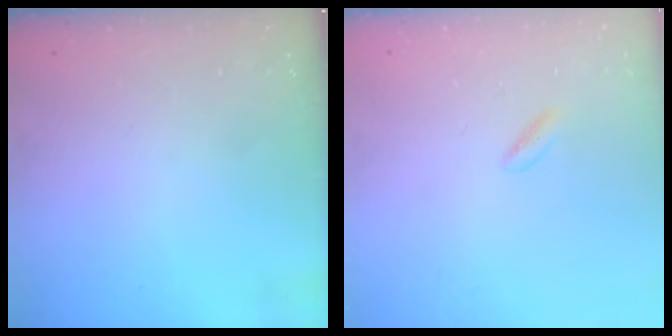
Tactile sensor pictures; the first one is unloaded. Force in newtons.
{"total": 1.3, "press": 1.0, "slide": 0.7}